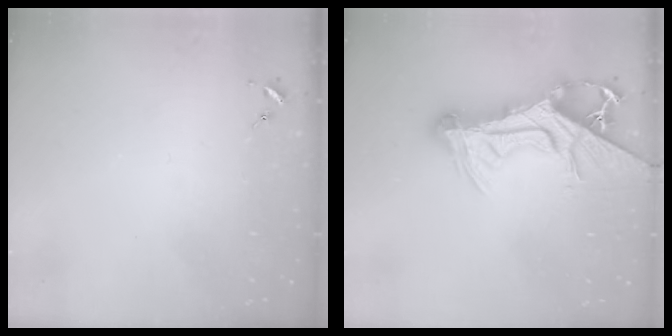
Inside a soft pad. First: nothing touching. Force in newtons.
{"total": 19.7, "press": 19.6, "slide": 1.8}